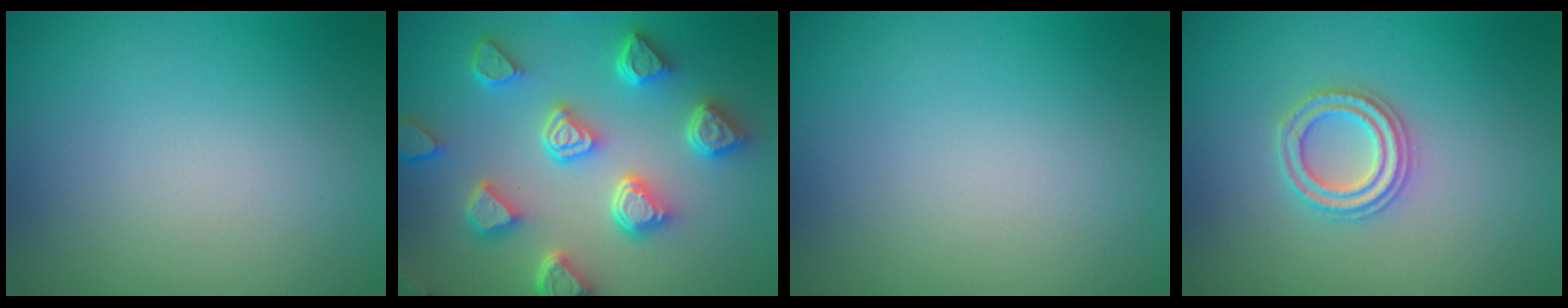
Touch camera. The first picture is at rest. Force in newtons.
{"total": 7.0, "press": 5.6, "slide": 4.1}
{"total": 0.0}
{"total": 2.4, "press": 2.3, "slide": 0.5}